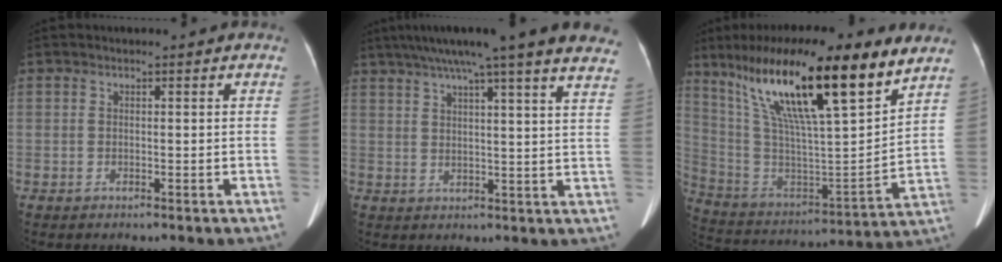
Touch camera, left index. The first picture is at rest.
{"total": 24.0, "force": [20.4, 0.1, 12.8], "torque": [-0.199, -0.007, 0.250]}
{"total": 25.8, "force": [15.9, 3.7, 19.9], "torque": [-0.374, 0.019, 0.279]}